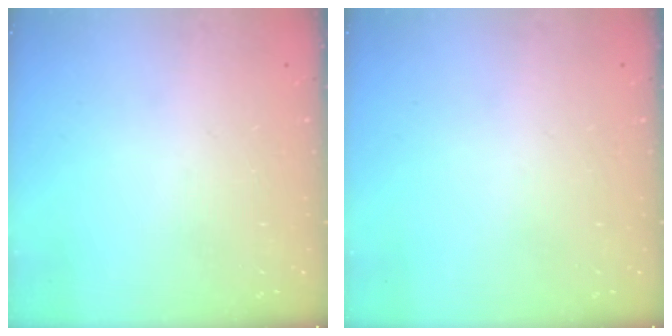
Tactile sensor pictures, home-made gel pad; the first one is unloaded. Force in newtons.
{"total": 0.0}